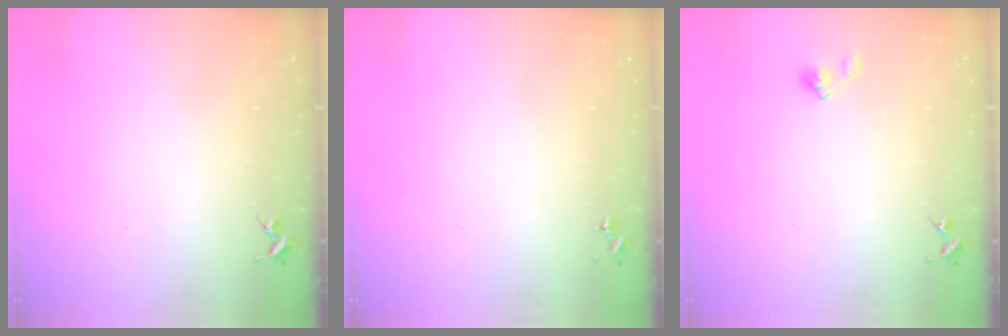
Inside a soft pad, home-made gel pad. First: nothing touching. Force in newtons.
{"total": 0.0}
{"total": 4.7, "press": 4.2, "slide": 2.2}